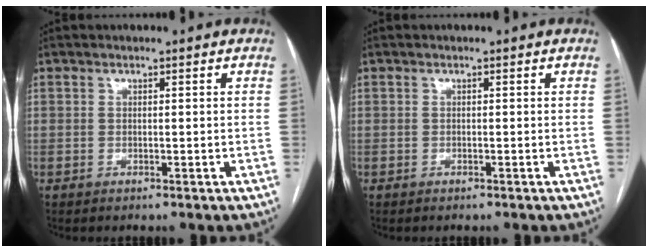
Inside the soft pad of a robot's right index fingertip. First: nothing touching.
{"total": 0.0}